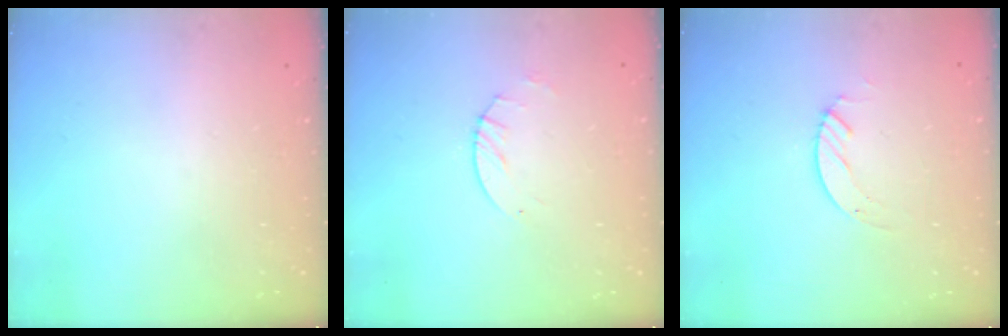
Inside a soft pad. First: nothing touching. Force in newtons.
{"total": 2.6, "press": 2.5, "slide": 0.4}
{"total": 2.1, "press": 2.1, "slide": 0.2}